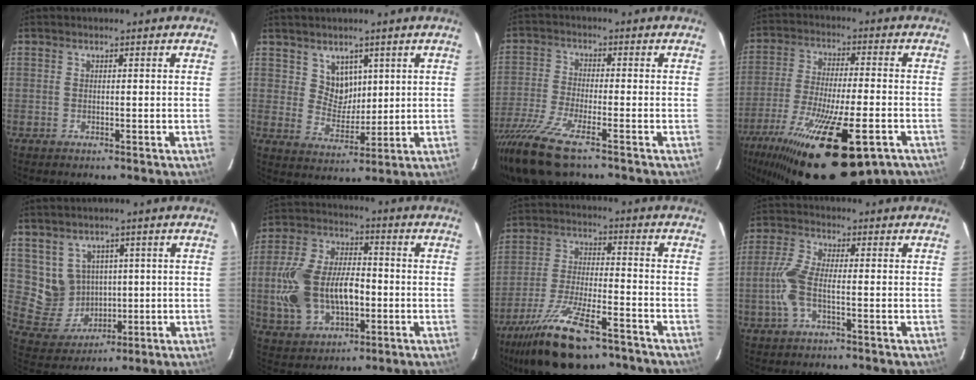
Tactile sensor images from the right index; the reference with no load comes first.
{"total": 5.4, "force": [2.8, 4.4, 1.5], "torque": [-0.018, 0.003, 0.060]}
{"total": 12.5, "force": [-9.2, 1.9, 8.1], "torque": [-0.187, -0.043, -0.180]}
{"total": 27.4, "force": [-16.9, 8.5, 19.9], "torque": [-0.374, -0.069, -0.266]}
{"total": 7.9, "force": [2.3, 7.3, 1.7], "torque": [-0.047, 0.005, 0.066]}
{"total": 17.6, "force": [-2.5, 10.7, 13.8], "torque": [-0.304, 0.008, -0.033]}
{"total": 18.1, "force": [-12.9, 5.7, 11.3], "torque": [-0.229, -0.034, -0.223]}
{"total": 6.4, "force": [-1.6, 1.8, 5.9], "torque": [-0.137, 0.003, -0.033]}